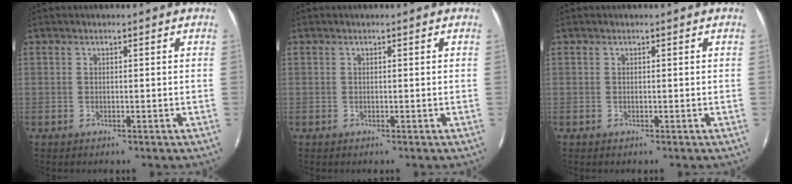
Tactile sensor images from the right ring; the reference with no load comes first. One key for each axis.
{"total": 0.0}
{"total": 0.0}